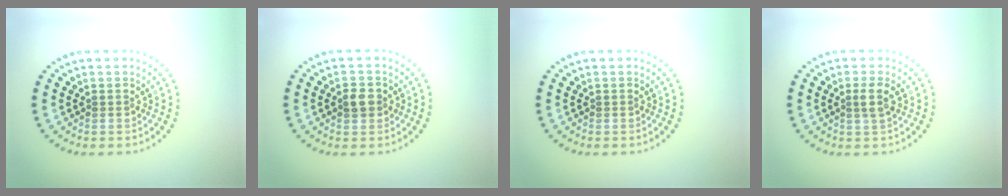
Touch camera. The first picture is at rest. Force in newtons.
{"total": 1.8, "press": 1.8, "slide": 0.4}
{"total": 0.0}
{"total": 1.7, "press": 1.4, "slide": 1.0}